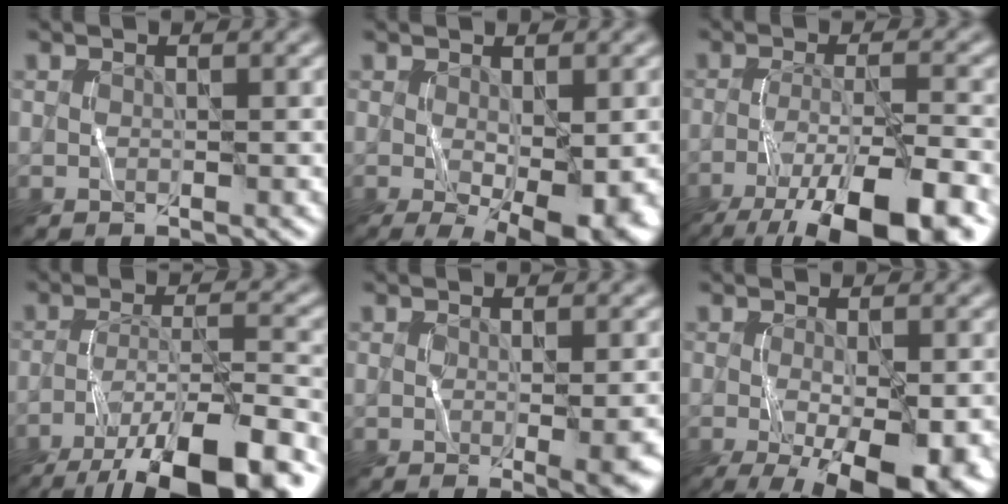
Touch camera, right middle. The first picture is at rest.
{"total": 7.2, "force": [-1.8, 2.6, 6.5], "torque": [-0.112, -0.021, -0.013]}
{"total": 11.8, "force": [-7.3, 2.9, 8.8], "torque": [-0.158, -0.009, -0.116]}
{"total": 13.1, "force": [-9.1, 3.3, 8.8], "torque": [-0.149, -0.017, -0.136]}
{"total": 4.3, "force": [-0.9, 1.1, 4.1], "torque": [-0.052, -0.009, -0.010]}
{"total": 11.4, "force": [-4.2, 4.2, 9.8], "torque": [-0.157, -0.033, -0.048]}